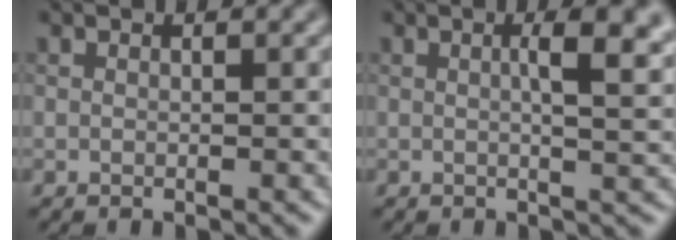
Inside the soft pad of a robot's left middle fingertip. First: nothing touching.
{"total": 5.3, "force": [1.2, 1.7, 4.9], "torque": [-0.049, 0.013, 0.011]}